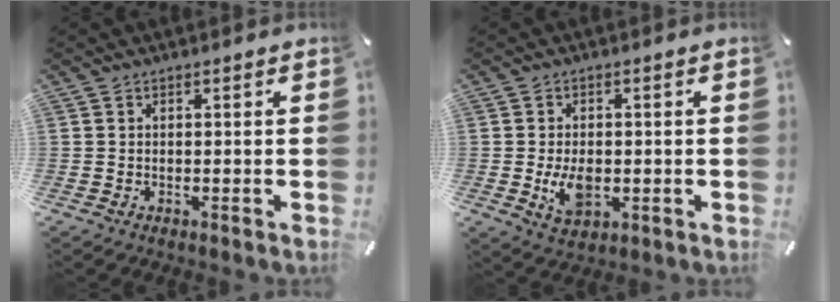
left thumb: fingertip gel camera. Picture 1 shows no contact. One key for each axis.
{"total": 6.5, "fx": -1.0, "fy": 4.2, "fz": 4.9, "tx": -0.100, "ty": -0.005, "tz": -0.019}